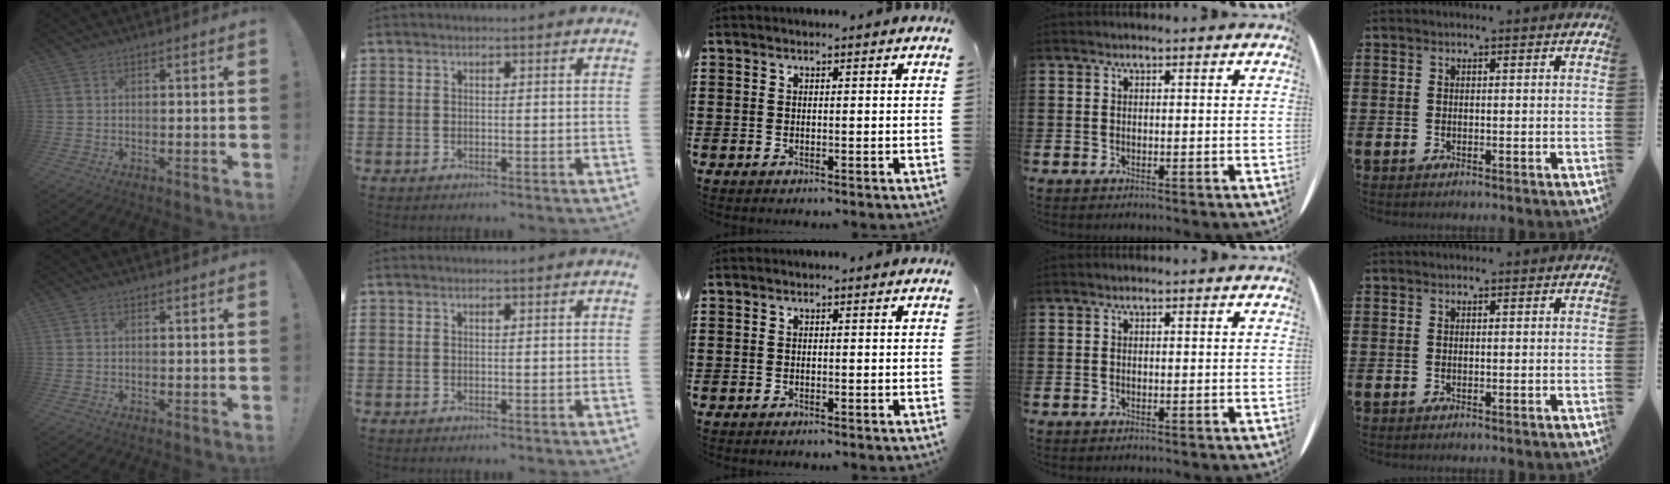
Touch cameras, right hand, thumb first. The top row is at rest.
{}